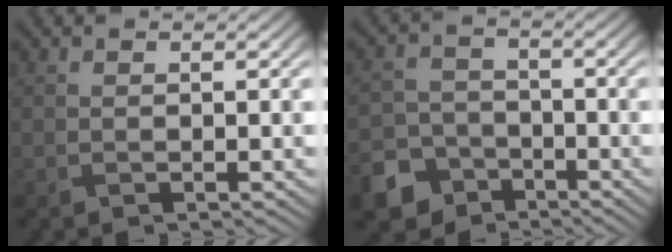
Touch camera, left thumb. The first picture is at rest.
{"total": 7.3, "force": [-4.8, 5.0, 2.3], "torque": [-0.050, -0.019, -0.095]}